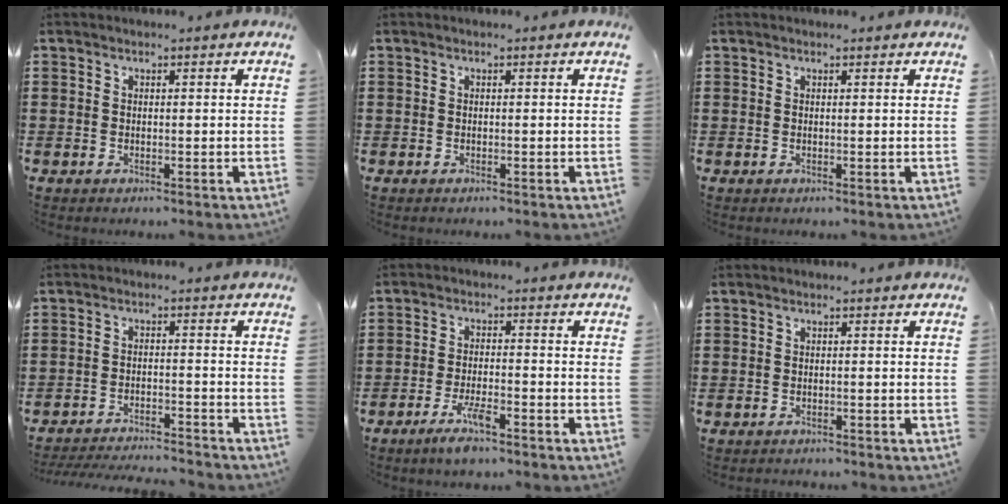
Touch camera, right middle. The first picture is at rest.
{"total": 0.0}
{"total": 0.0}
{"total": 3.9, "force": [-3.9, 0.1, 0.6], "torque": [-0.011, 0.001, -0.081]}
{"total": 4.7, "force": [-3.2, 0.8, 3.4], "torque": [-0.068, -0.002, -0.060]}
{"total": 0.7, "force": [-0.7, 0.1, -0.1], "torque": [0.000, 0.002, -0.017]}